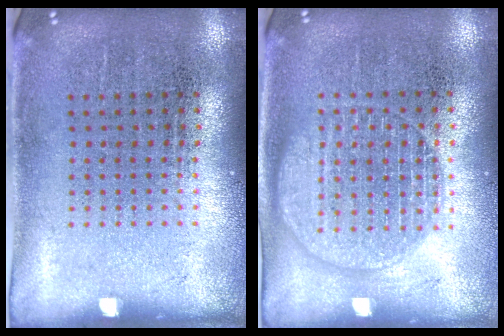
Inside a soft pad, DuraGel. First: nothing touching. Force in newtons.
{"total": 1.6, "press": 1.6, "slide": 0.1}